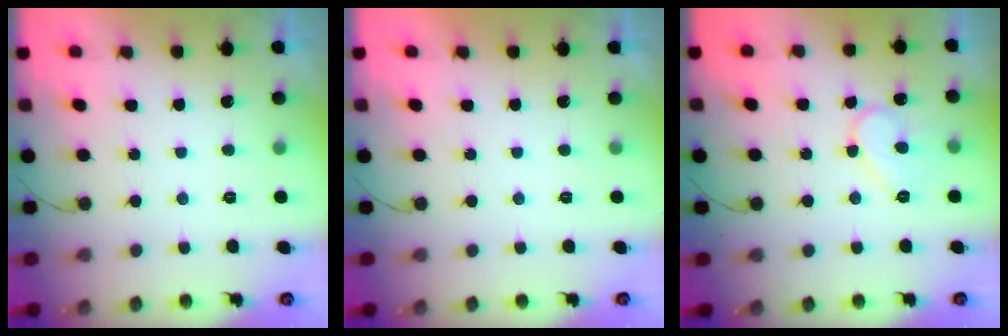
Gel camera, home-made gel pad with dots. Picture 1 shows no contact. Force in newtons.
{"total": 1.7, "press": 1.7, "slide": 0.0}
{"total": 7.9, "press": 7.9, "slide": 0.7}